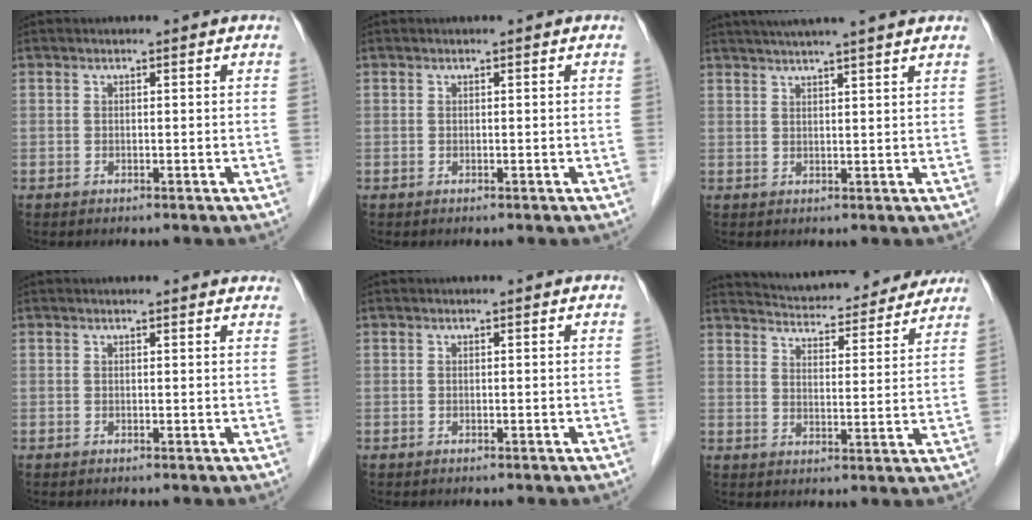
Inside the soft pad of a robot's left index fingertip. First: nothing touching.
{"total": 0.0}
{"total": 11.1, "force": [9.5, -0.6, 5.7], "torque": [-0.089, 0.029, 0.118]}
{"total": 4.2, "force": [4.0, 0.9, 0.9], "torque": [-0.010, 0.009, 0.031]}
{"total": 0.0}
{"total": 19.5, "force": [18.4, 3.4, 5.4], "torque": [-0.078, 0.002, 0.242]}